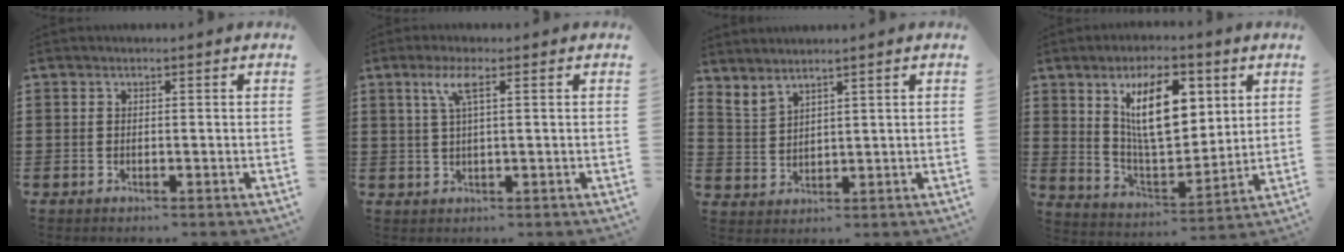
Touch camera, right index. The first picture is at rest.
{"total": 4.0, "force": [1.5, 0.4, 3.7], "torque": [-0.079, 0.006, 0.022]}
{"total": 2.5, "force": [2.5, 0.4, -0.1], "torque": [-0.007, -0.001, 0.049]}
{"total": 12.4, "force": [4.8, 5.4, 10.0], "torque": [-0.172, 0.003, 0.082]}